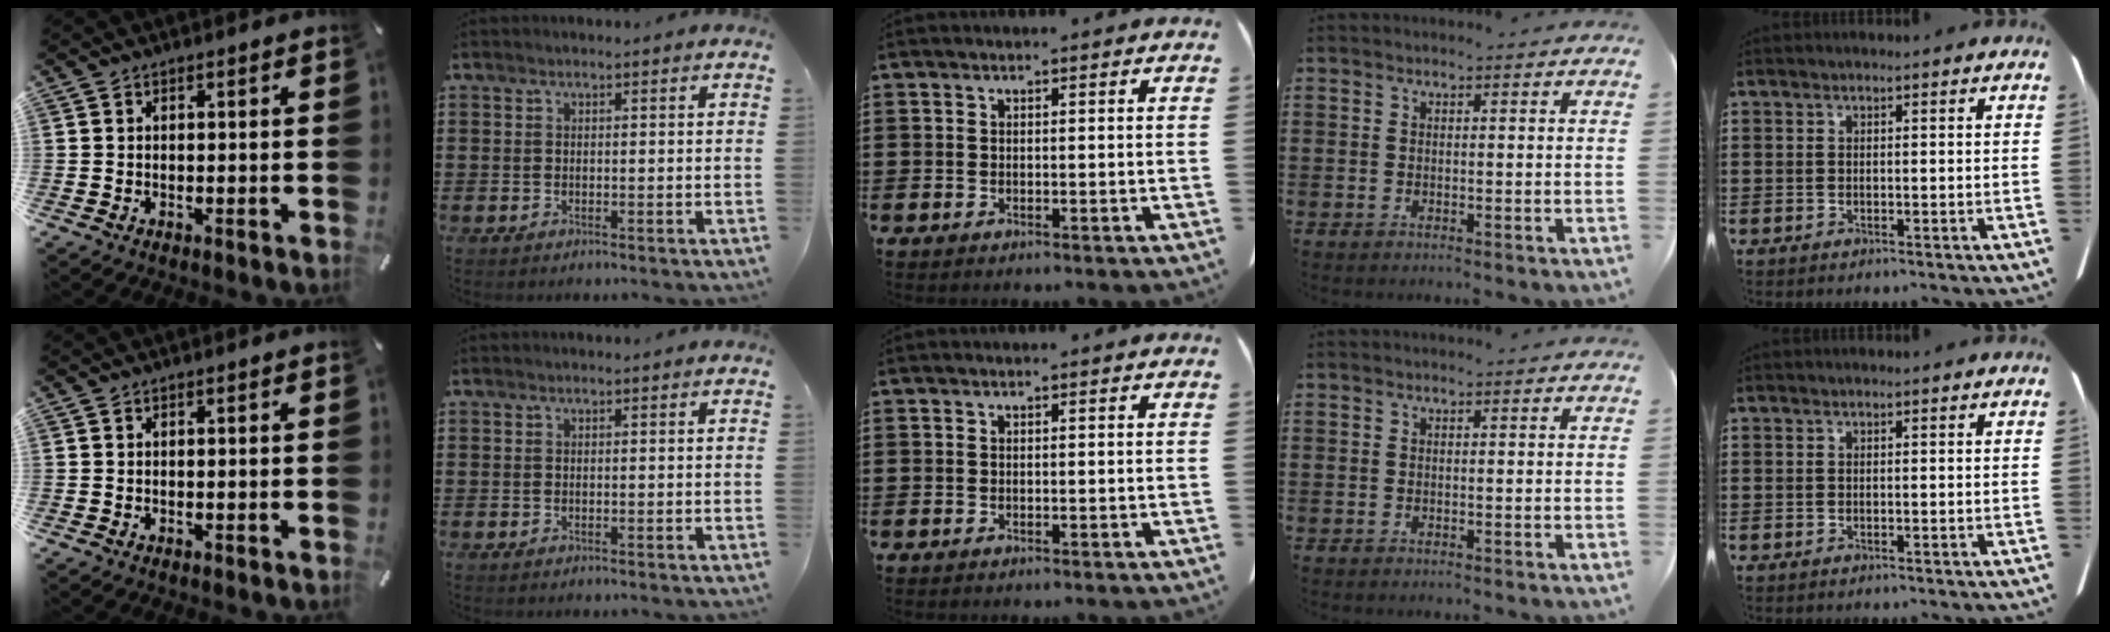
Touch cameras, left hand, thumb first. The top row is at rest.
{}